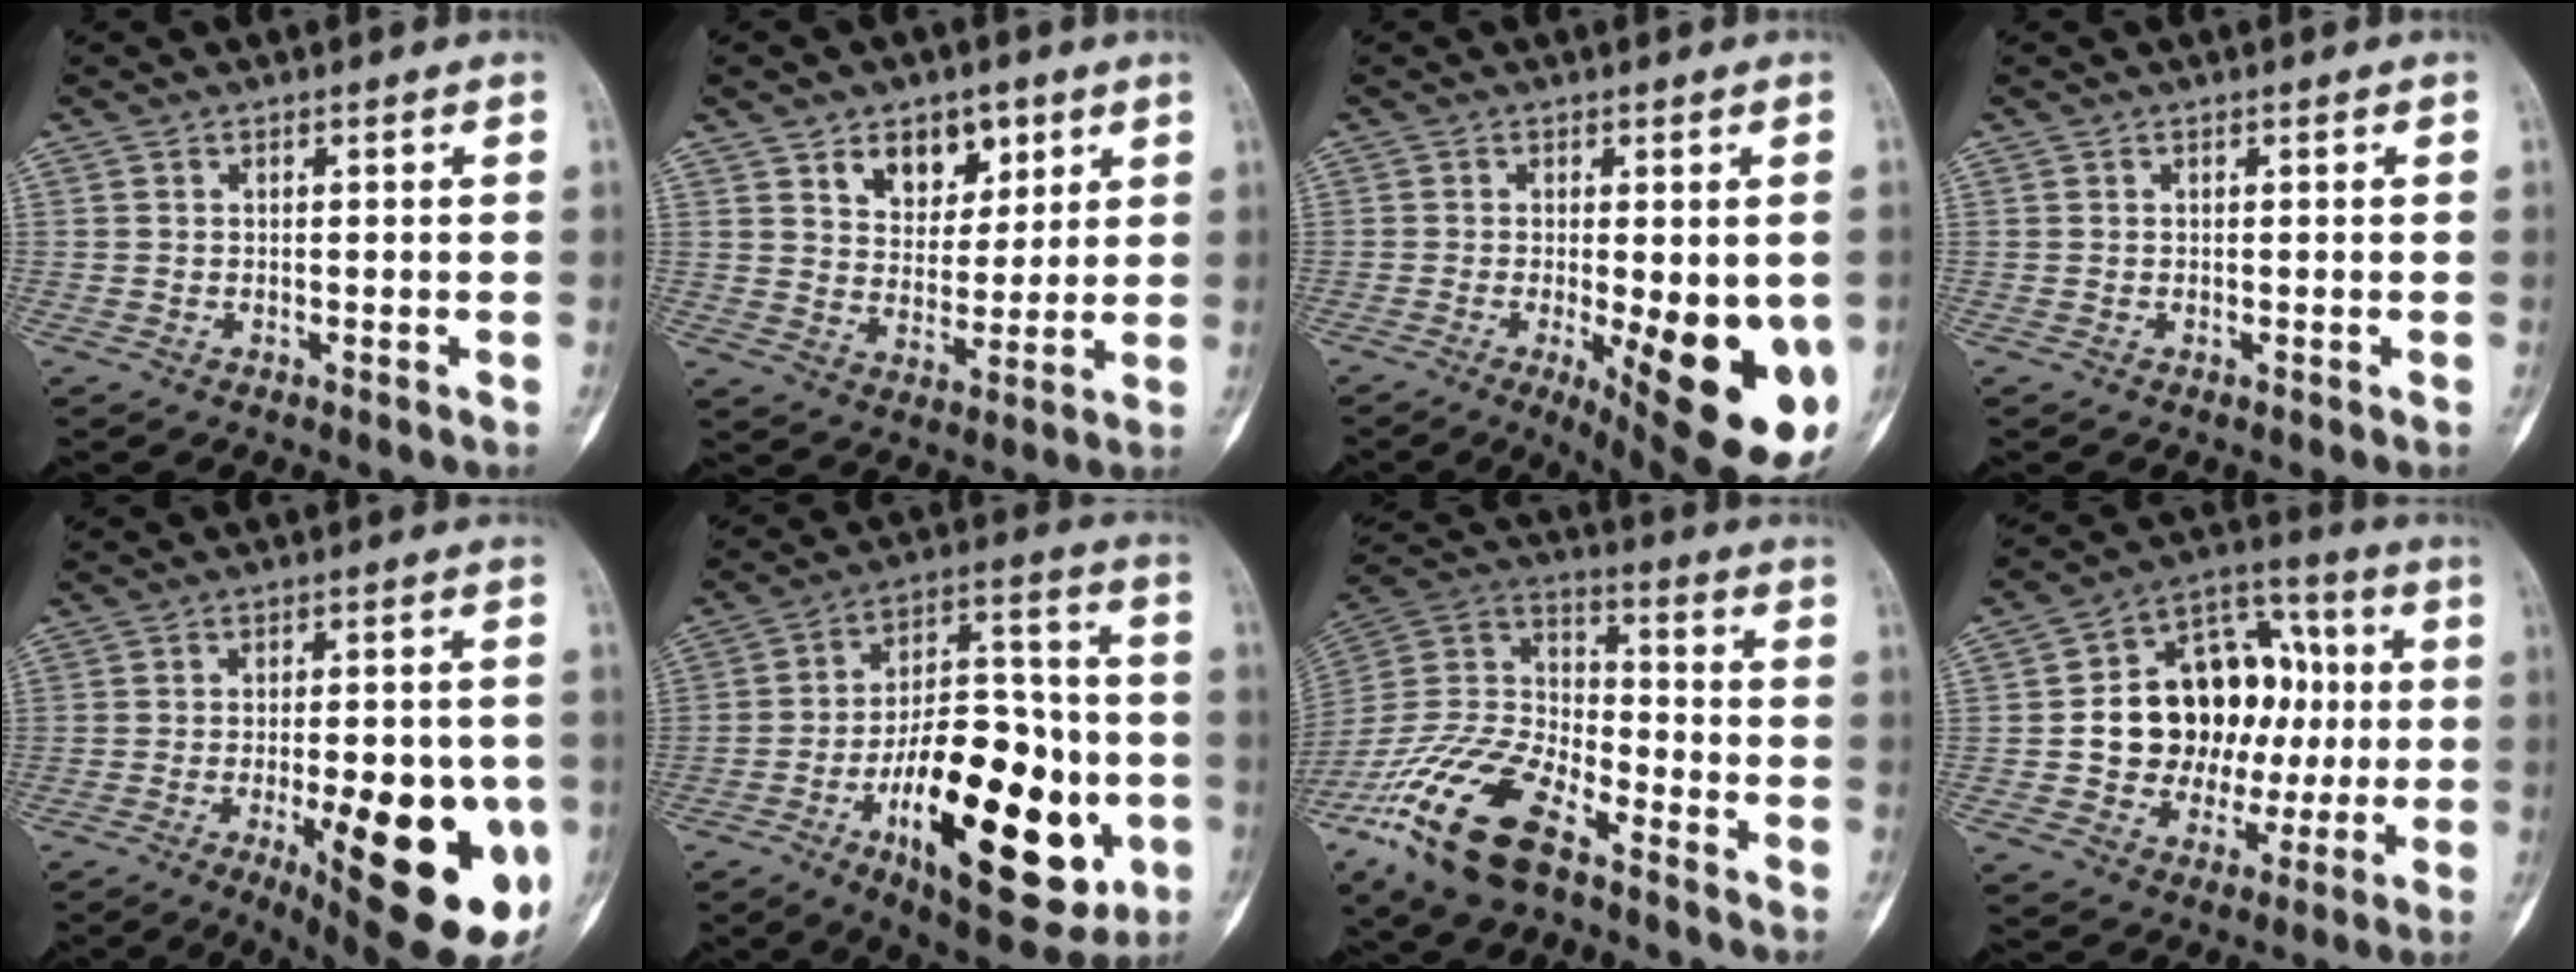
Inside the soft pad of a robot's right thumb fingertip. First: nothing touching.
{"total": 9.4, "force": [5.0, 6.1, 5.0], "torque": [-0.037, -0.027, 0.083]}
{"total": 18.5, "force": [-5.0, 6.3, 16.7], "torque": [-0.161, -0.021, -0.046]}
{"total": 0.0}
{"total": 22.7, "force": [-7.2, 7.7, 20.1], "torque": [-0.203, 0.002, -0.077]}
{"total": 28.7, "force": [-8.9, 12.3, 24.4], "torque": [-0.358, 0.026, -0.126]}
{"total": 21.3, "force": [-12.8, 9.7, 14.0], "torque": [-0.284, 0.049, -0.244]}
{"total": 19.3, "force": [0.7, 14.4, 12.8], "torque": [-0.143, 0.036, 0.017]}